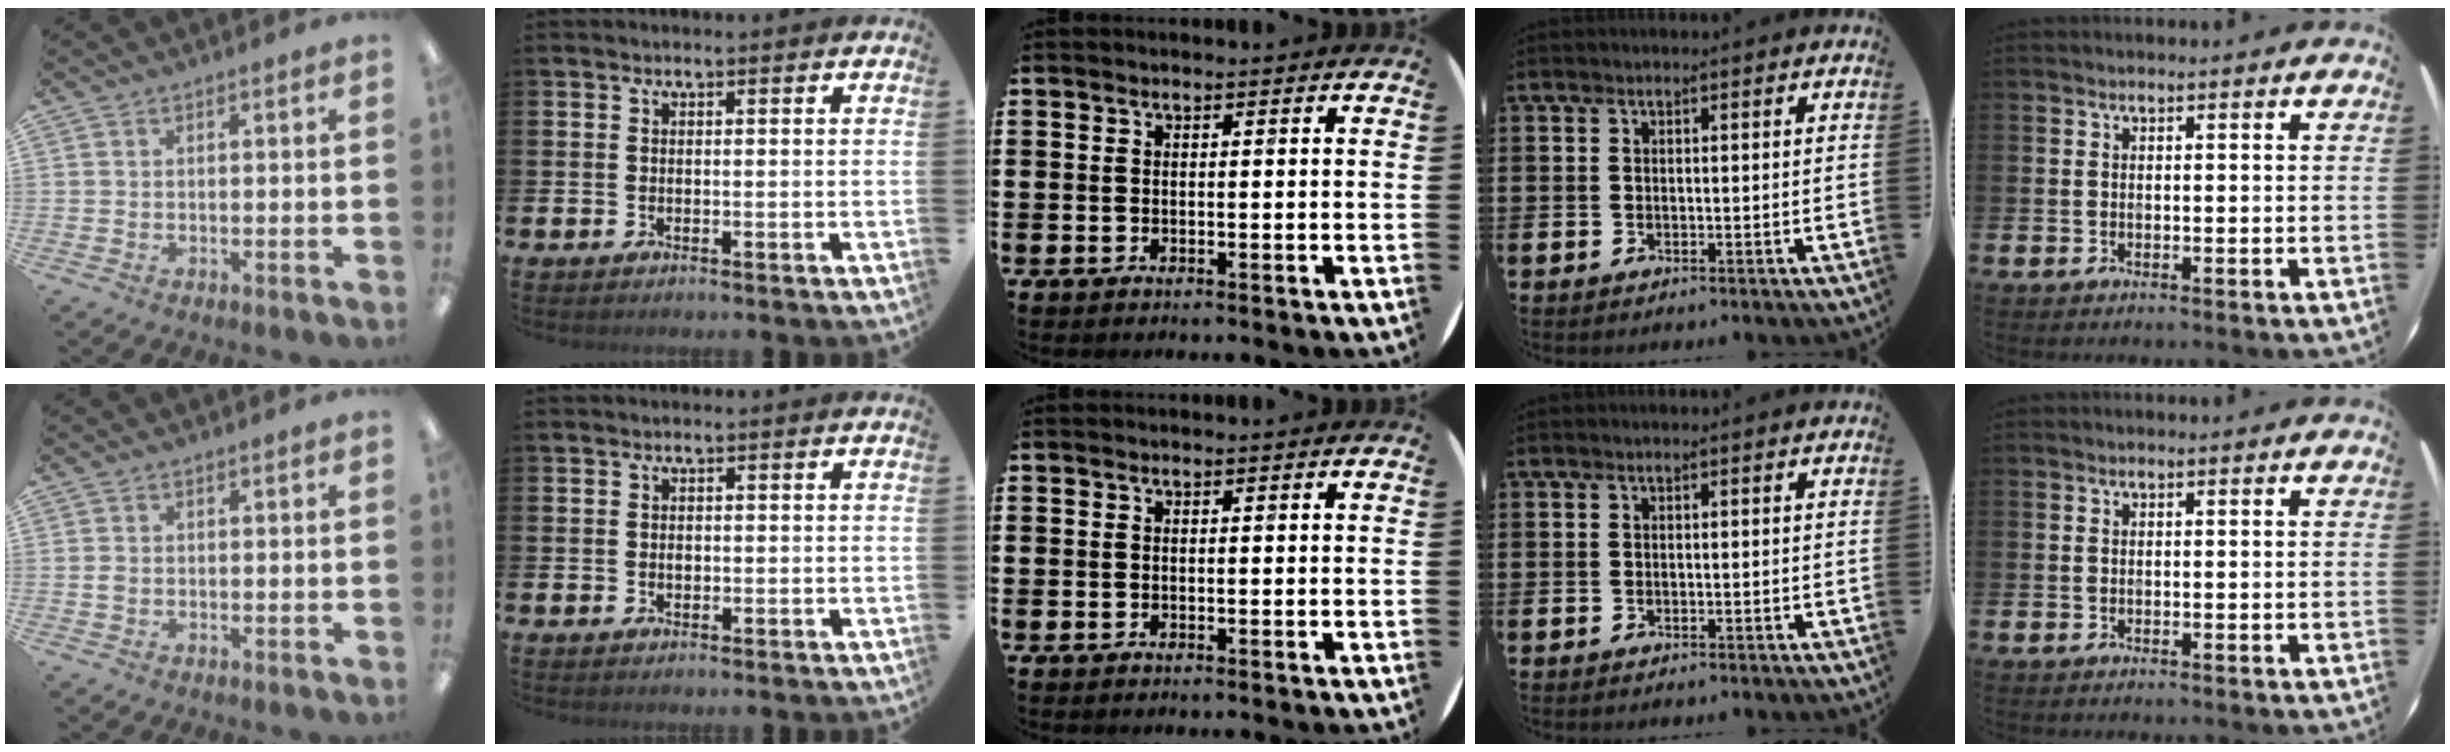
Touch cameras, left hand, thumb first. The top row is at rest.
{"thumb": {"total": 1.1, "force": [-0.1, 0.8, 0.7], "torque": [-0.013, 0.004, -0.003]}, "index": {"total": 0.8, "force": [0.0, 0.6, 0.5], "torque": [0.001, 0.000, -0.005]}}